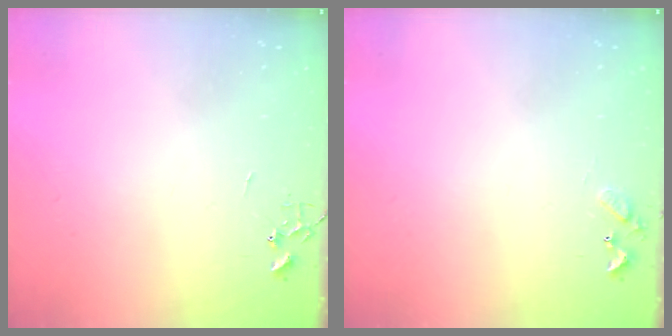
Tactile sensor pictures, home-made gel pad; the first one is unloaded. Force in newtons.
{"total": 5.5, "press": 5.5, "slide": 0.4}